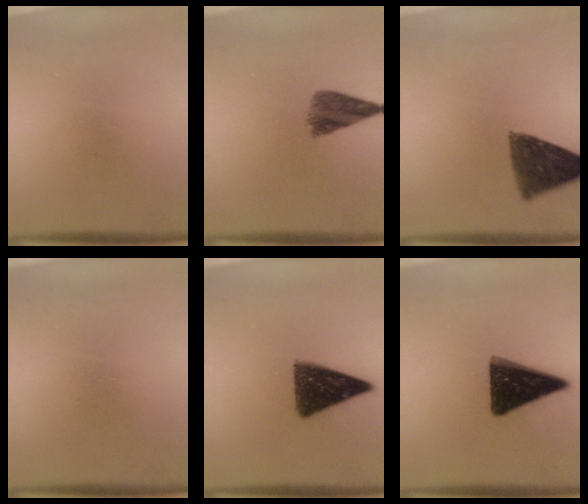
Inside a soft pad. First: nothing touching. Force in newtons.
{"total": 5.3}
{"total": 9.8}
{"total": 0.0}
{"total": 12.0}
{"total": 15.2}